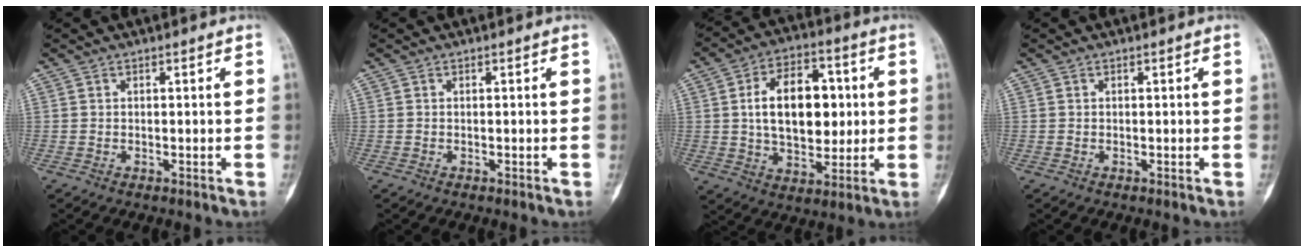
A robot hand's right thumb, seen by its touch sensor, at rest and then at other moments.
{"total": 0.0}
{"total": 15.9, "force": [1.7, 9.9, 12.2], "torque": [-0.154, 0.012, 0.028]}
{"total": 0.0}